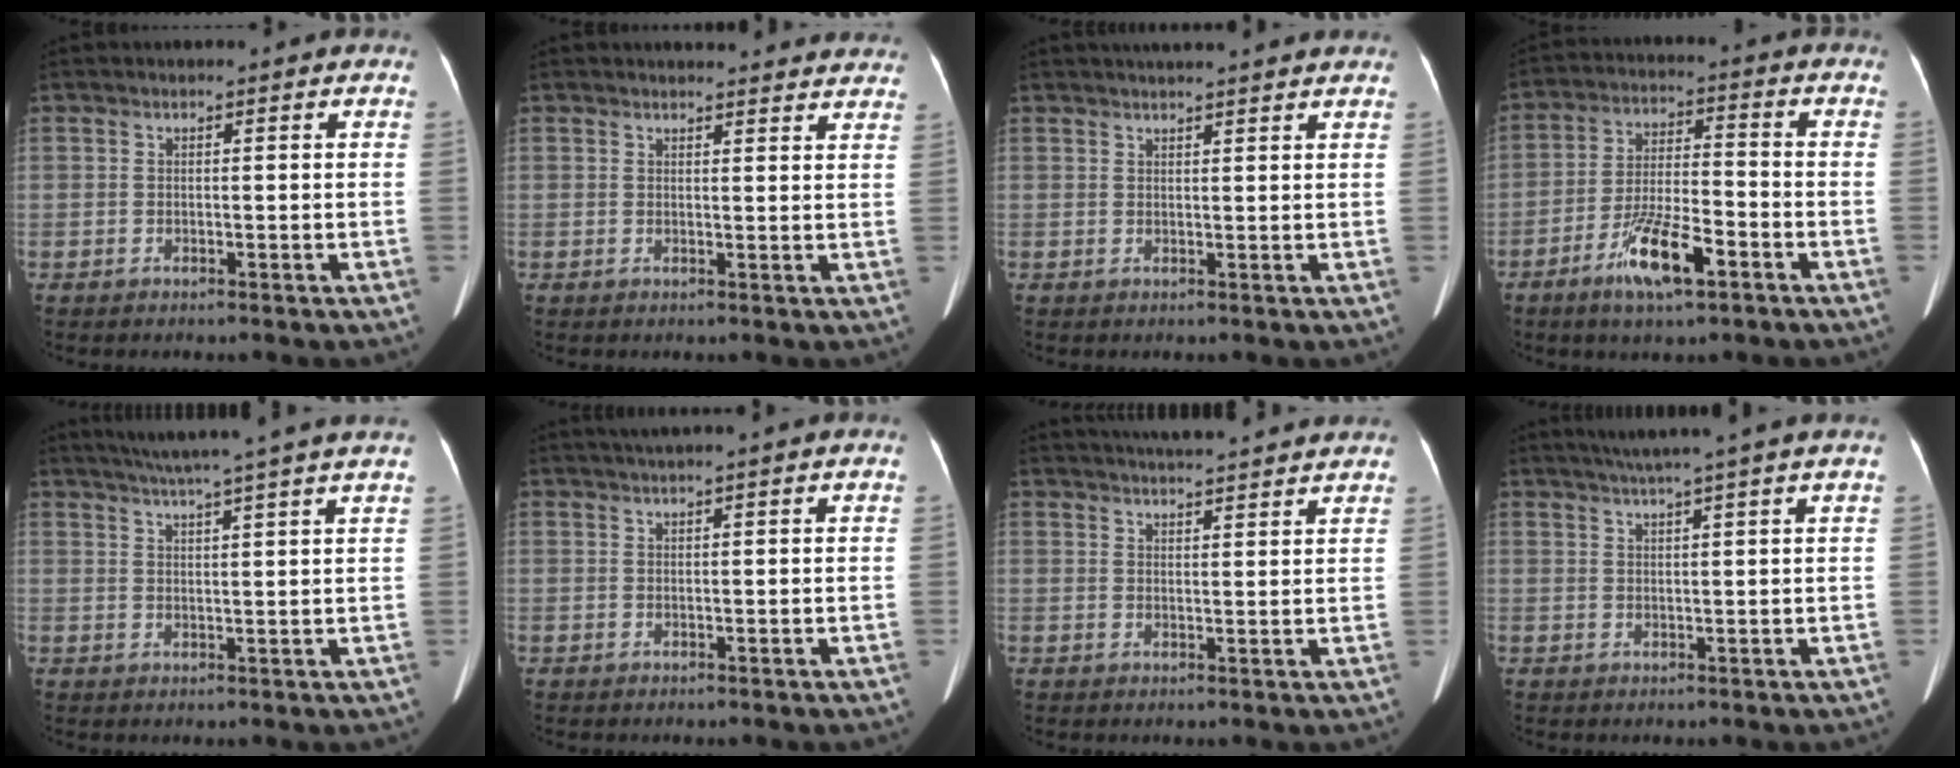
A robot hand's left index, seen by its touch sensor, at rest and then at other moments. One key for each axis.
{"total": 12.8, "fx": 12.2, "fy": 2.3, "fz": 3.1, "tx": -0.014, "ty": 0.002, "tz": 0.122}
{"total": 9.0, "fx": 8.1, "fy": 0.5, "fz": 4.0, "tx": -0.058, "ty": 0.028, "tz": 0.095}
{"total": 9.9, "fx": -5.6, "fy": 2.2, "fz": 7.9, "tx": -0.156, "ty": -0.005, "tz": -0.099}
{"total": 12.6, "fx": 10.6, "fy": -1.7, "fz": 6.6, "tx": -0.107, "ty": 0.007, "tz": 0.134}
{"total": 3.7, "fx": 2.9, "fy": -1.0, "fz": 2.0, "tx": -0.024, "ty": 0.023, "tz": 0.050}
{"total": 12.9, "fx": 11.9, "fy": 0.7, "fz": 4.9, "tx": -0.081, "ty": 0.022, "tz": 0.153}
{"total": 7.4, "fx": 5.9, "fy": -1.8, "fz": 4.2, "tx": -0.061, "ty": 0.018, "tz": 0.079}